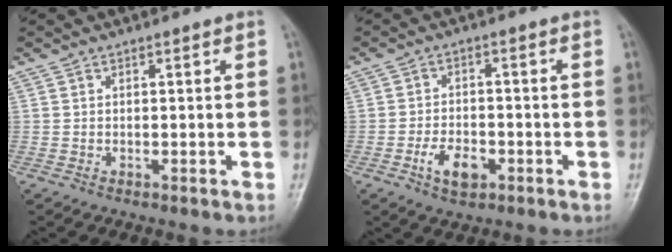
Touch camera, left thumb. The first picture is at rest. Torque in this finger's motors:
{"motor_torque": [-0.35, 1.01, 0.74, 0.19, 0.01]}